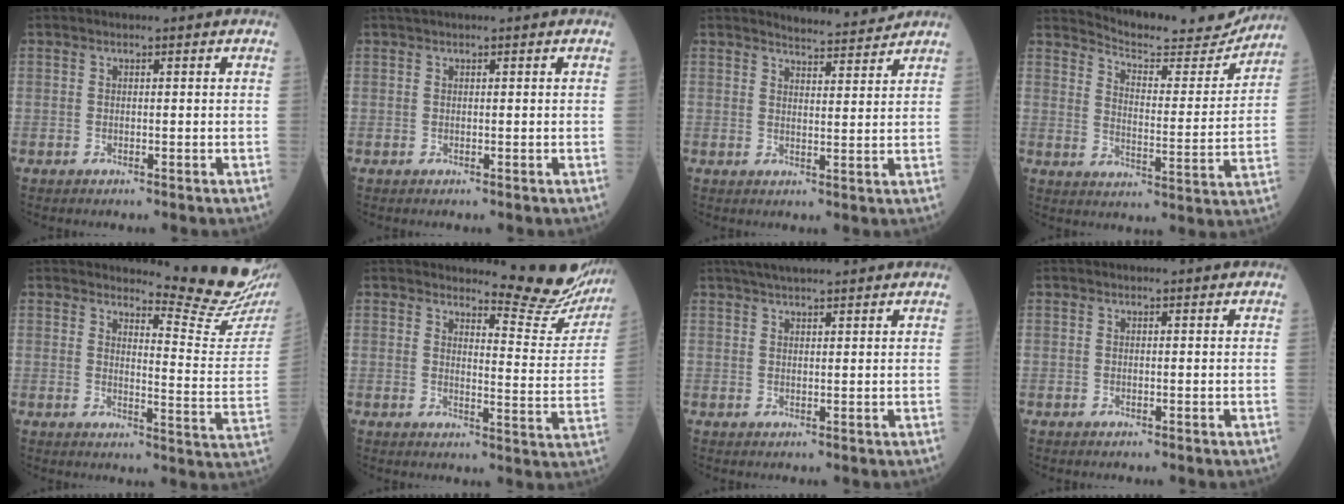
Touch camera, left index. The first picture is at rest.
{"total": 0.7, "force": [0.6, 0.0, 0.3], "torque": [-0.008, 0.015, 0.014]}
{"total": 5.0, "force": [5.0, -0.2, 0.3], "torque": [-0.015, -0.003, 0.066]}
{"total": 13.7, "force": [13.5, 1.7, 1.8], "torque": [-0.027, -0.034, 0.179]}
{"total": 12.7, "force": [12.2, -1.0, 3.3], "torque": [-0.040, -0.111, 0.134]}
{"total": 11.4, "force": [11.3, 0.8, 1.7], "torque": [-0.011, -0.084, 0.121]}
{"total": 7.8, "force": [6.7, 0.7, 4.0], "torque": [-0.061, 0.036, 0.100]}
{"total": 0.8, "force": [0.8, 0.1, 0.1], "torque": [-0.006, 0.003, 0.008]}